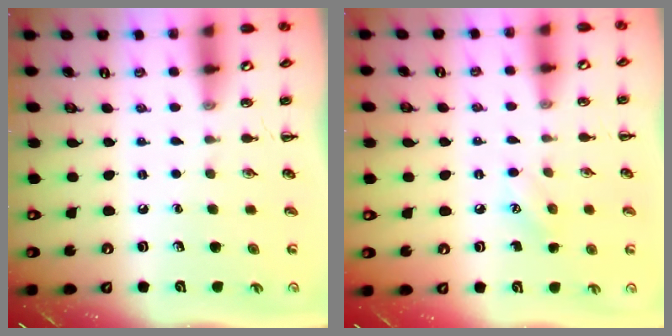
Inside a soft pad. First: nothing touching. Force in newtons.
{"total": 7.3, "press": 7.1, "slide": 1.8}